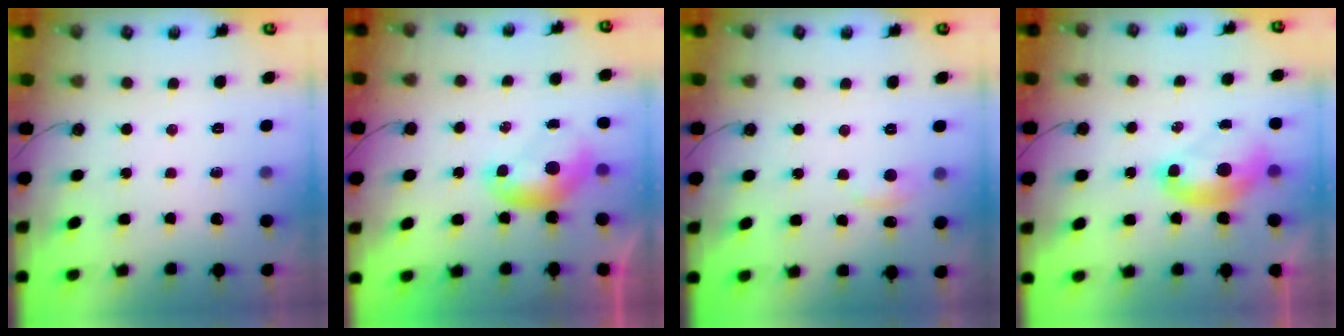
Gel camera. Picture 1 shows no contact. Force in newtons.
{"total": 0.0}
{"total": 1.2, "press": 0.8, "slide": 0.9}
{"total": 2.5, "press": 2.5, "slide": 0.6}